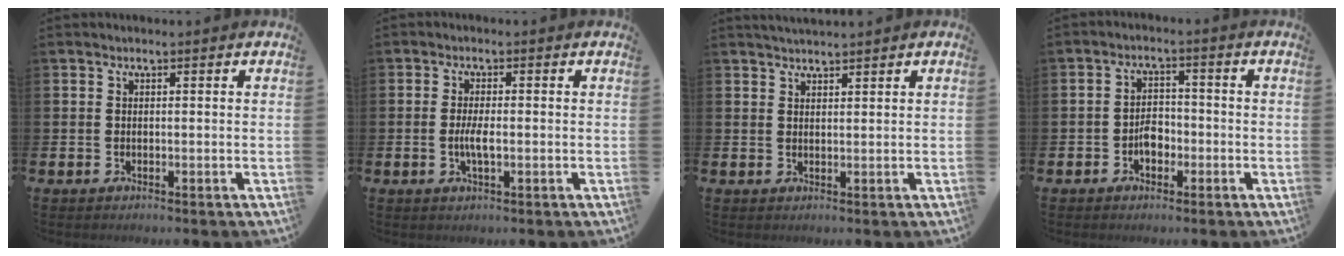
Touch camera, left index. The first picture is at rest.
{"total": 2.6, "force": [-0.4, 0.7, 2.4], "torque": [-0.045, -0.006, -0.012]}
{"total": 2.2, "force": [2.1, 0.3, 0.3], "torque": [-0.006, -0.005, 0.038]}
{"total": 3.0, "force": [-1.2, 2.1, 1.8], "torque": [-0.021, -0.001, -0.028]}